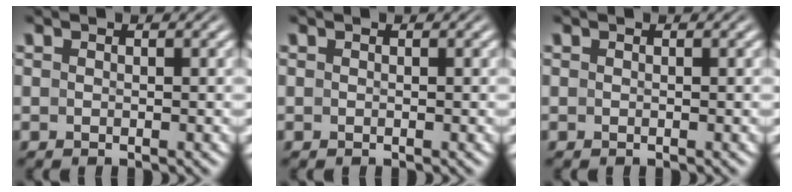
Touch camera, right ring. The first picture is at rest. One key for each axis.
{"total": 0.0}
{"total": 0.0}